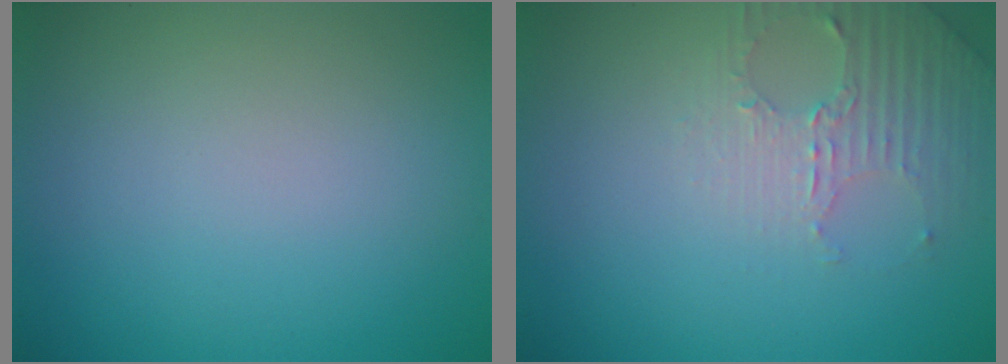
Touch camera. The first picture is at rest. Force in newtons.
{"total": 3.0, "press": 2.9, "slide": 0.7}